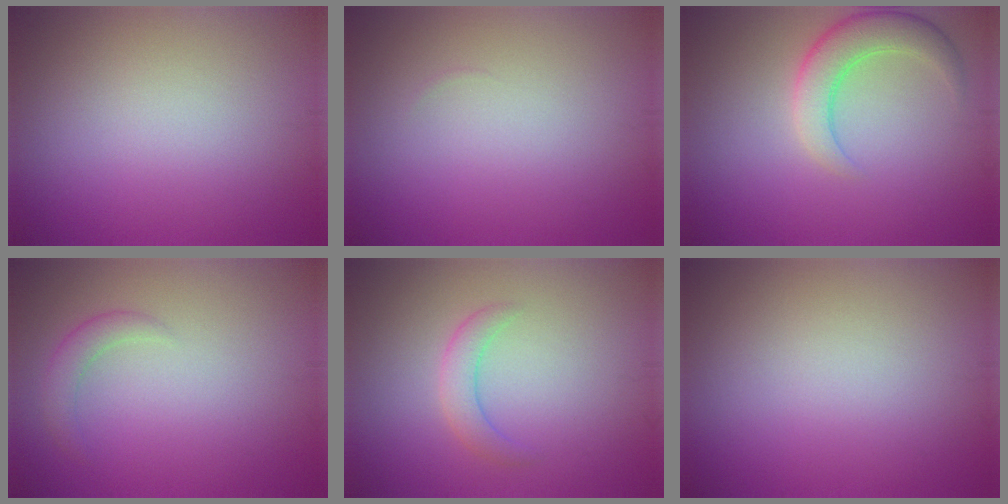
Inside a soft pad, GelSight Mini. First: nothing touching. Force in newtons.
{"total": 0.0}
{"total": 4.0, "press": 3.9, "slide": 0.3}
{"total": 1.6, "press": 1.6, "slide": 0.1}
{"total": 2.0, "press": 2.0, "slide": 0.0}
{"total": 0.0}